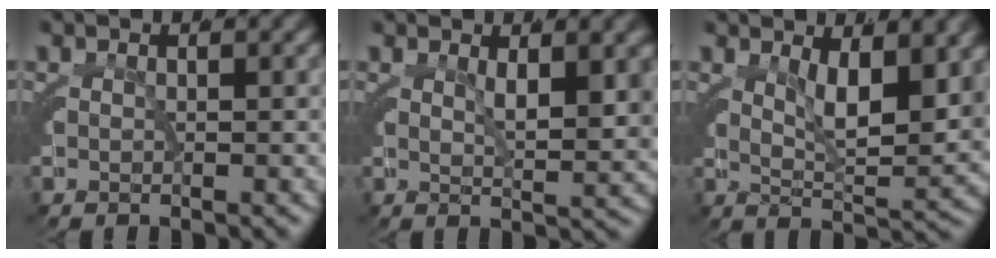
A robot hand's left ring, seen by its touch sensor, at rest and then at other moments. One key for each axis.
{"total": 3.4, "fx": 1.8, "fy": -0.1, "fz": 2.9, "tx": -0.033, "ty": -0.017, "tz": 0.036}
{"total": 5.8, "fx": 2.7, "fy": 1.2, "fz": 5.0, "tx": -0.068, "ty": -0.015, "tz": 0.050}